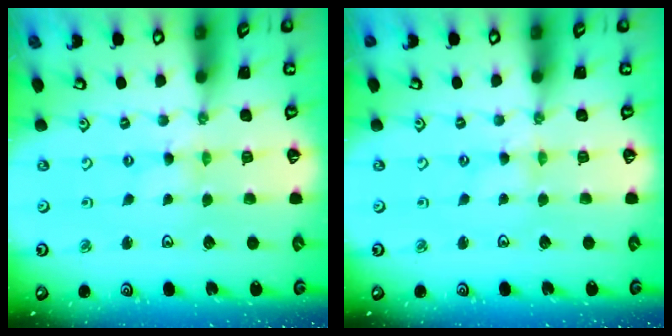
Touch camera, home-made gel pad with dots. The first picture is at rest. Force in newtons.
{"total": 0.0}